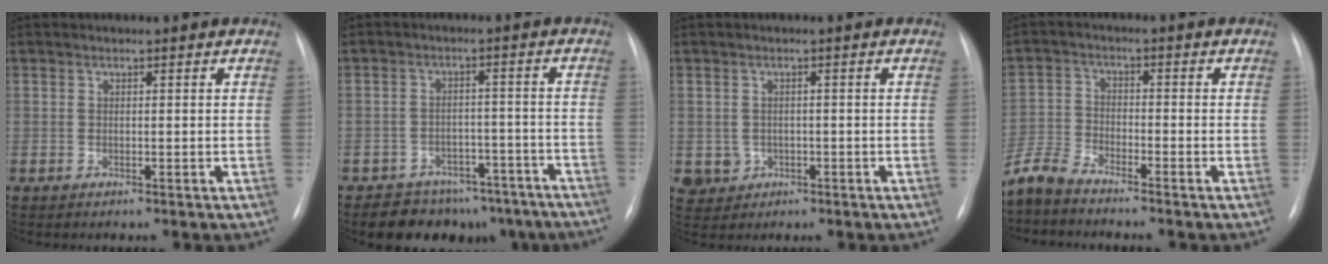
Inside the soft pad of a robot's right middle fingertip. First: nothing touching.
{"total": 12.5, "force": [-10.3, 6.5, 2.8], "torque": [-0.015, 0.025, -0.119]}
{"total": 3.4, "force": [-0.8, 3.2, 0.5], "torque": [-0.005, 0.005, -0.004]}
{"total": 5.4, "force": [-5.2, 0.5, 1.5], "torque": [-0.039, -0.020, -0.107]}